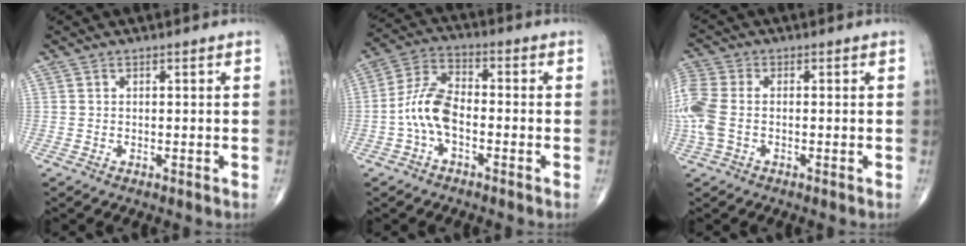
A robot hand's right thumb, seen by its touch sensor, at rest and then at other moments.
{"total": 8.7, "force": [-2.2, 4.7, 7.0], "torque": [-0.144, 0.035, -0.051]}
{"total": 8.7, "force": [-1.0, 5.4, 6.8], "torque": [-0.193, 0.015, -0.025]}